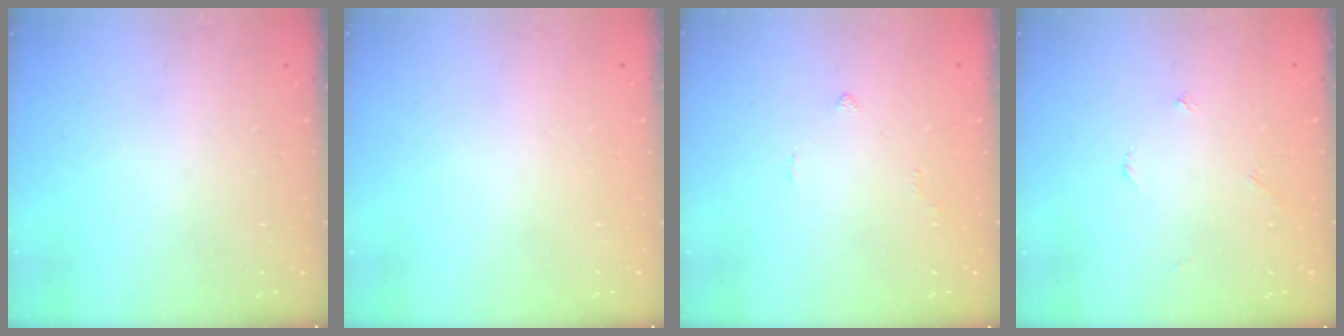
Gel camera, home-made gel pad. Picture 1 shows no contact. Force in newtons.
{"total": 1.9, "press": 1.9, "slide": 0.1}
{"total": 1.6, "press": 1.5, "slide": 0.6}
{"total": 1.5, "press": 1.5, "slide": 0.2}